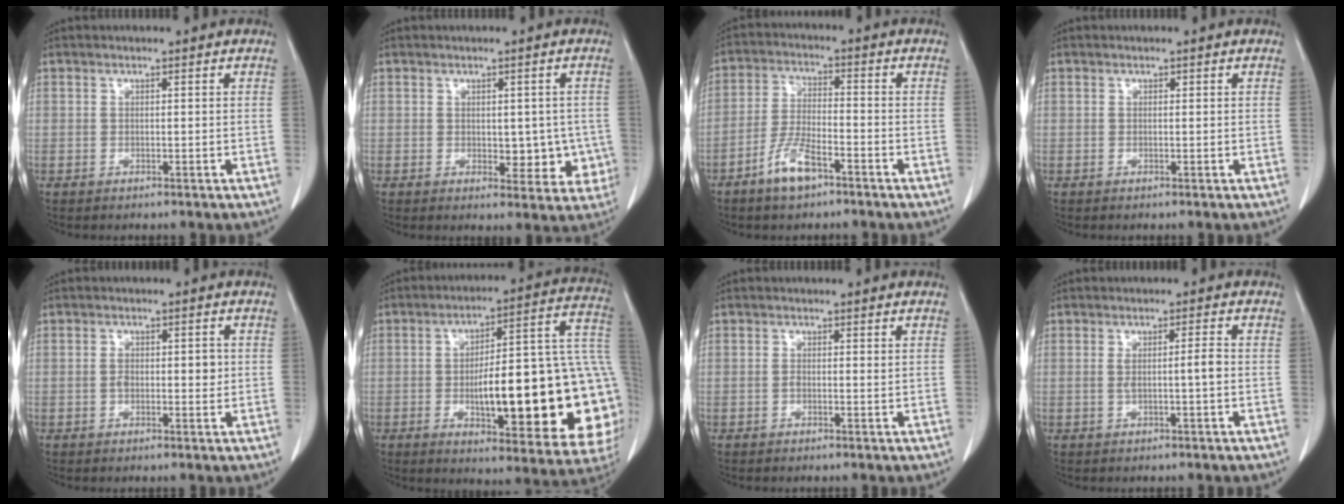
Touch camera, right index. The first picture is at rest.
{"total": 5.9, "force": [-0.4, 3.6, 4.6], "torque": [-0.036, 0.005, 0.004]}
{"total": 6.6, "force": [-4.2, 1.9, 4.7], "torque": [-0.104, -0.002, -0.082]}
{"total": 0.0}
{"total": 3.5, "force": [0.0, 1.8, 3.0], "torque": [-0.051, 0.007, 0.003]}
{"total": 28.3, "force": [-3.8, 5.9, 27.4], "torque": [-0.286, 0.019, -0.048]}
{"total": 0.8, "force": [0.0, 0.3, 0.7], "torque": [-0.013, 0.000, 0.000]}
{"total": 2.7, "force": [-0.2, -0.1, 2.7], "torque": [-0.051, 0.003, -0.001]}